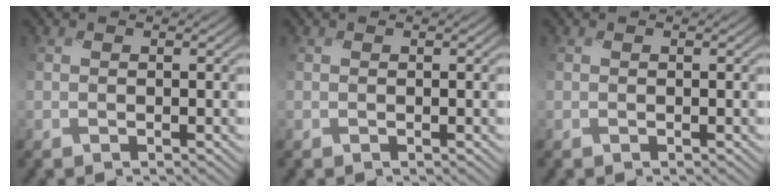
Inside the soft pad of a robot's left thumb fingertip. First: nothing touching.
{"total": 0.0}
{"total": 0.0}